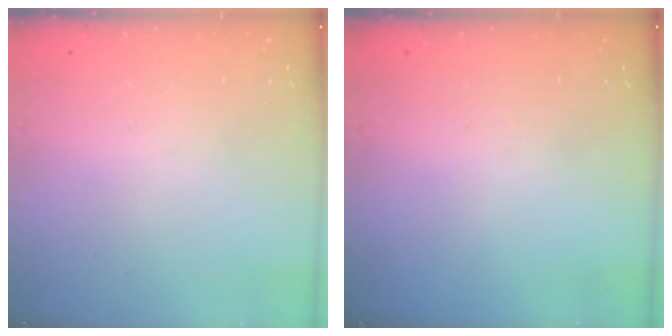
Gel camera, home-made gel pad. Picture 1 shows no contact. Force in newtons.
{"total": 0.0}